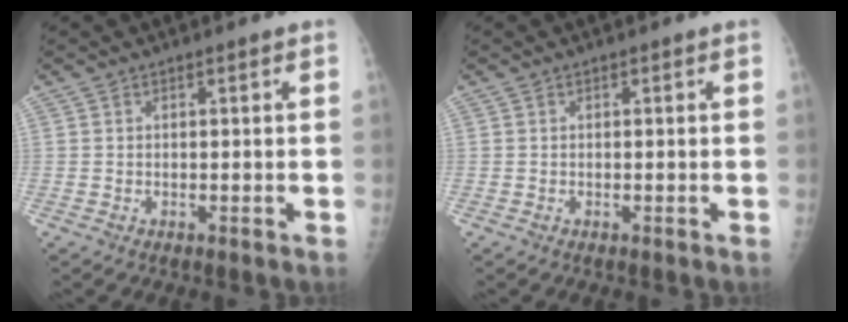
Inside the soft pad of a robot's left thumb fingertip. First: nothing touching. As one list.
[{"total": 0.0}]